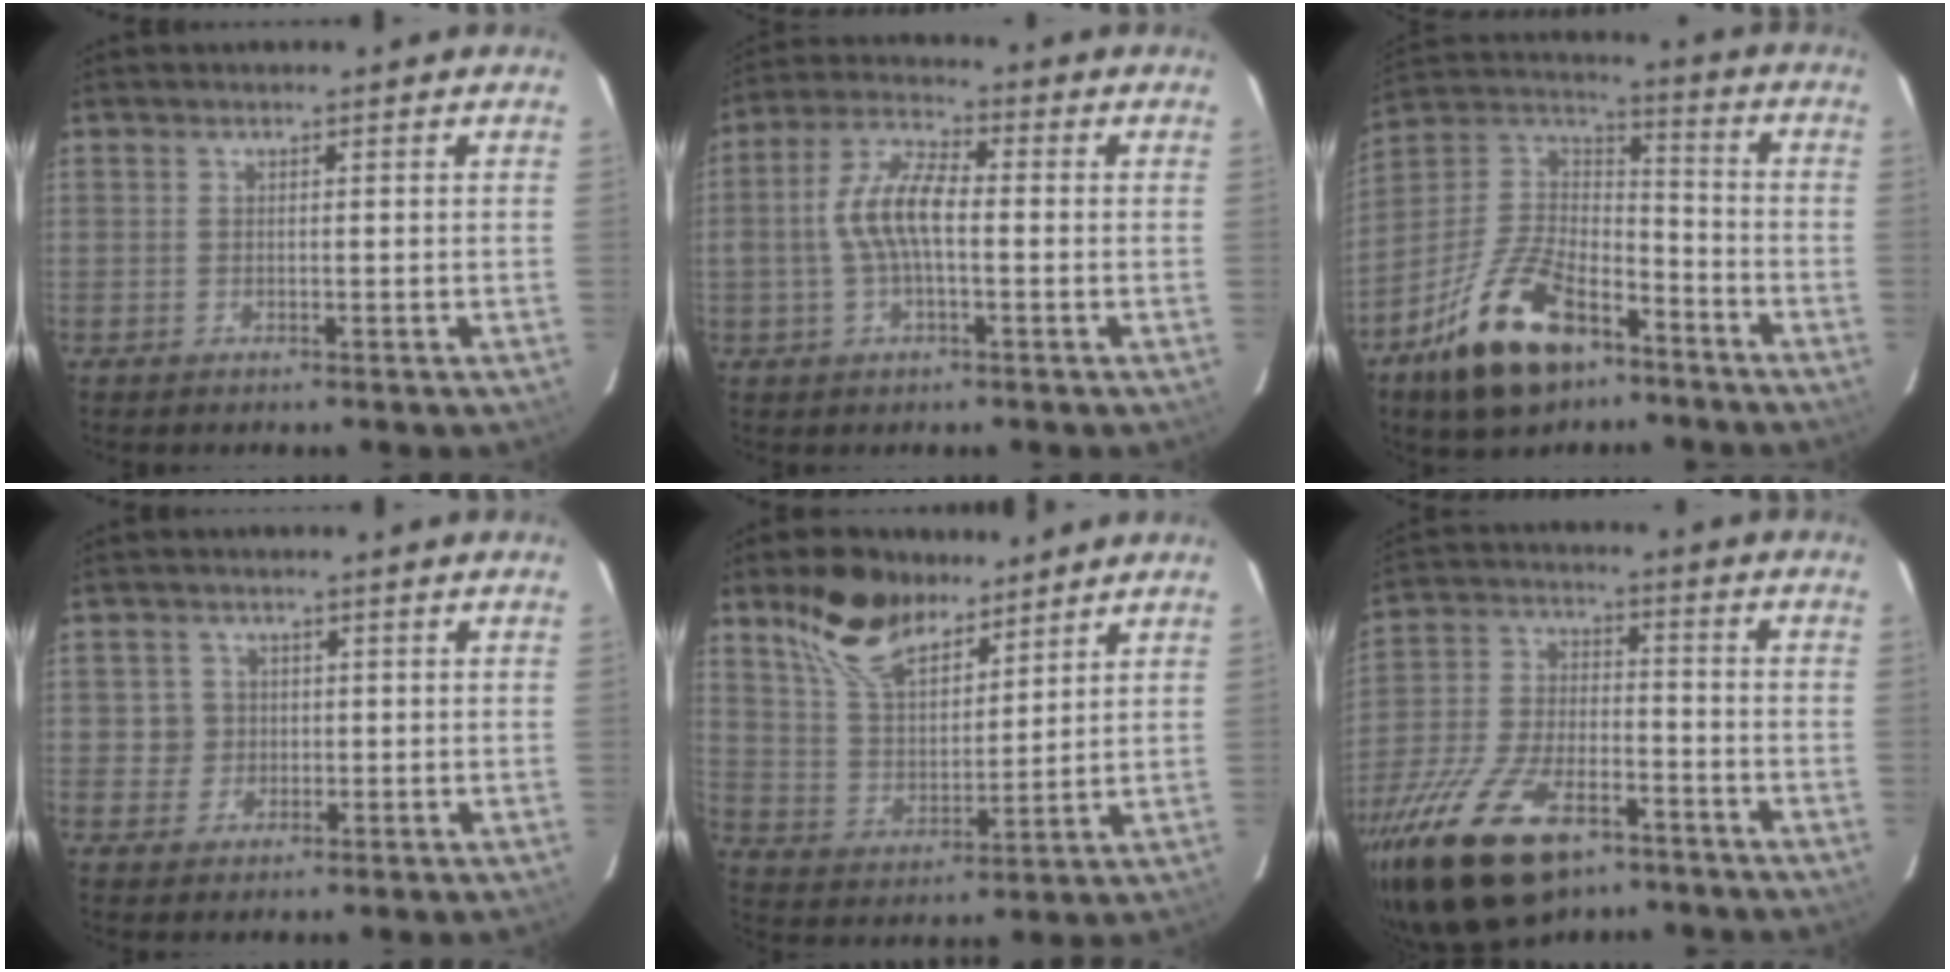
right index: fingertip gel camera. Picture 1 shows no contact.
{"total": 9.0, "force": [-0.8, 3.7, 8.2], "torque": [-0.171, 0.016, -0.019]}
{"total": 19.9, "force": [-11.7, 10.2, 12.4], "torque": [-0.256, 0.013, -0.201]}
{"total": 3.6, "force": [0.1, 3.6, 0.3], "torque": [0.004, 0.019, 0.005]}
{"total": 14.1, "force": [9.9, 6.7, 7.5], "torque": [-0.145, 0.020, 0.189]}
{"total": 21.7, "force": [-13.8, 10.3, 13.2], "torque": [-0.280, -0.022, -0.237]}